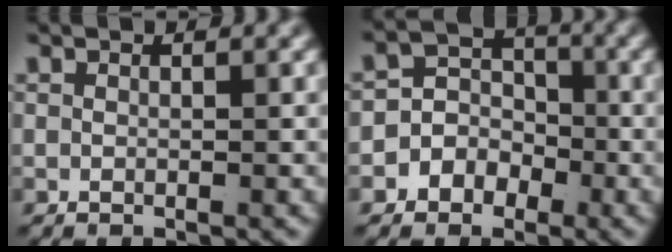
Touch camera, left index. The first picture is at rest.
{"total": 6.8, "force": [-1.7, 6.0, 2.7], "torque": [-0.056, -0.009, -0.039]}